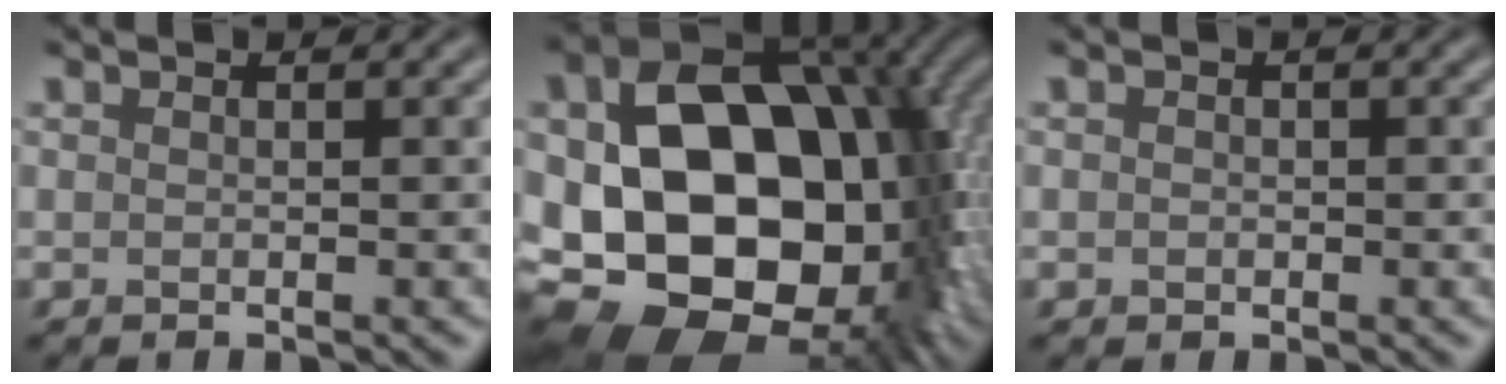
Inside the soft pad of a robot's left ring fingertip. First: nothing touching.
{"total": 20.1, "force": [-2.2, 14.0, 14.4], "torque": [-0.223, -0.019, -0.005]}
{"total": 0.6, "force": [-0.1, 0.6, 0.2], "torque": [0.001, -0.004, -0.002]}